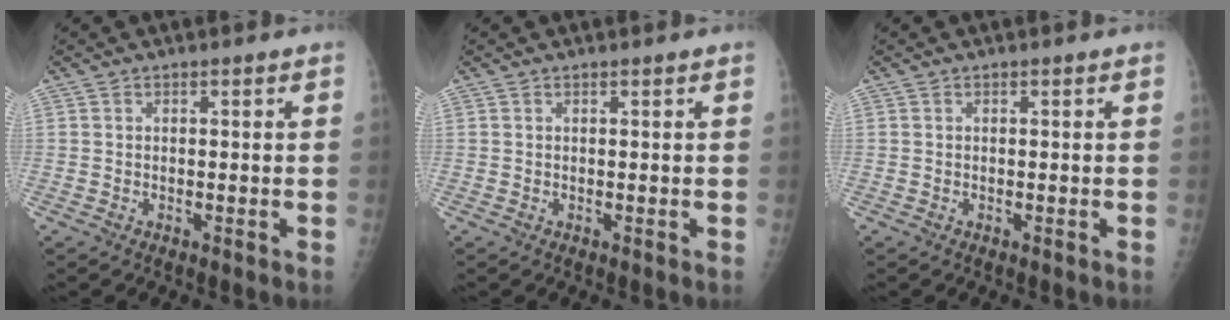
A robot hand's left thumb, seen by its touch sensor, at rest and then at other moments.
{"total": 0.0}
{"total": 0.0}